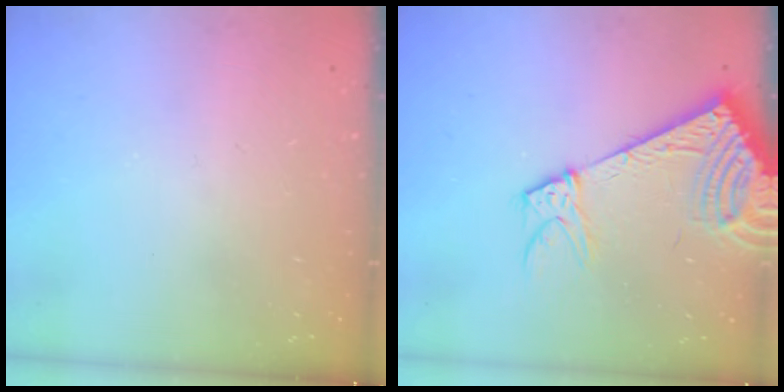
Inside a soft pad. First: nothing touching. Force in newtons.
{"total": 12.8, "press": 12.5, "slide": 2.6}